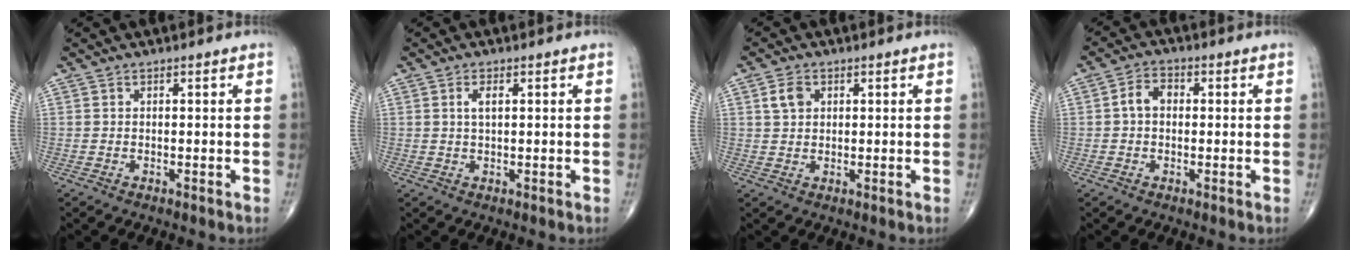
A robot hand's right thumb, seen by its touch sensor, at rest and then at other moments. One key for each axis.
{"total": 2.3, "fx": 0.6, "fy": 1.0, "fz": 2.0, "tx": -0.039, "ty": 0.002, "tz": 0.012}
{"total": 3.4, "fx": 1.2, "fy": 2.5, "fz": 2.0, "tx": -0.029, "ty": 0.001, "tz": 0.023}
{"total": 4.1, "fx": 0.2, "fy": 3.0, "fz": 2.8, "tx": -0.044, "ty": 0.018, "tz": -0.003}